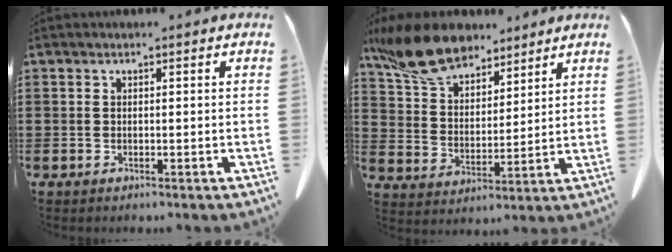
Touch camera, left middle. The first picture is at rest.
{"total": 11.6, "force": [9.4, 4.5, 5.1], "torque": [-0.127, -0.030, 0.179]}